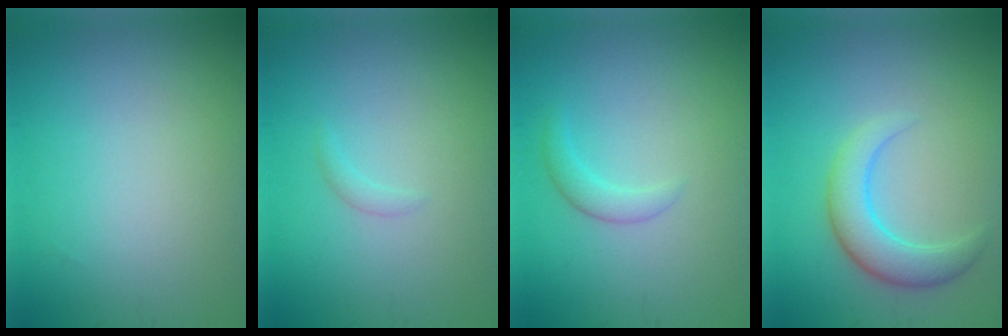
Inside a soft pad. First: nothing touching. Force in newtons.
{"total": 0.7, "press": 0.7, "slide": 0.1}
{"total": 1.5, "press": 1.5, "slide": 0.1}
{"total": 4.0, "press": 4.0, "slide": 0.1}